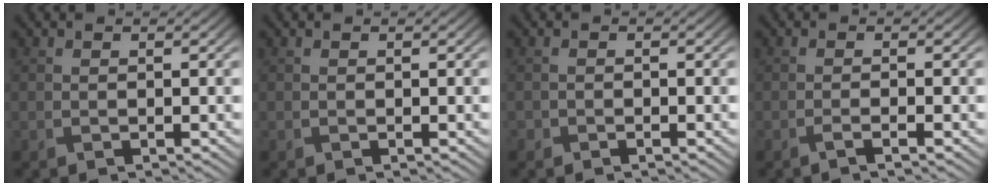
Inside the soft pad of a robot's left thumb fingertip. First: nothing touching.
{"total": 0.0}
{"total": 0.6, "force": [-0.5, 0.4, 0.1], "torque": [0.000, -0.001, -0.010]}
{"total": 1.5, "force": [-0.7, 0.2, 1.3], "torque": [-0.020, 0.001, -0.021]}